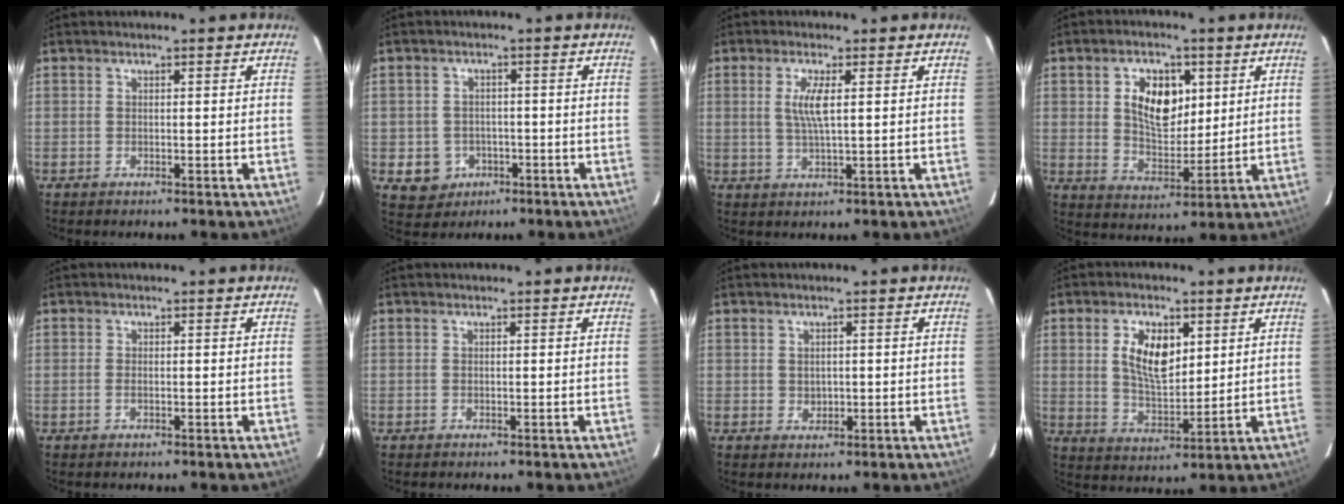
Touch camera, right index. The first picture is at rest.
{"total": 5.9, "force": [-2.0, 5.5, 1.0], "torque": [-0.033, 0.016, -0.015]}
{"total": 4.4, "force": [1.0, 0.5, 4.3], "torque": [-0.084, -0.004, 0.019]}
{"total": 10.3, "force": [3.2, 6.4, 7.4], "torque": [-0.131, 0.010, 0.062]}
{"total": 1.0, "force": [-0.3, 0.5, 0.8], "torque": [-0.017, 0.000, -0.006]}
{"total": 0.0}
{"total": 1.9, "force": [0.1, 1.7, 0.8], "torque": [-0.009, 0.003, 0.007]}
{"total": 9.3, "force": [3.0, 4.8, 7.4], "torque": [-0.135, 0.006, 0.064]}